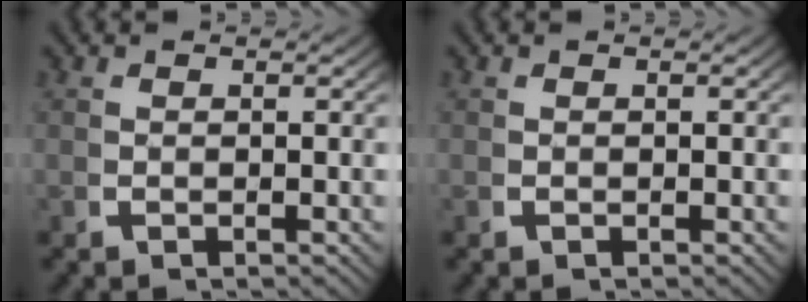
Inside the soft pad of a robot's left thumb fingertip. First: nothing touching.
{"total": 0.0}